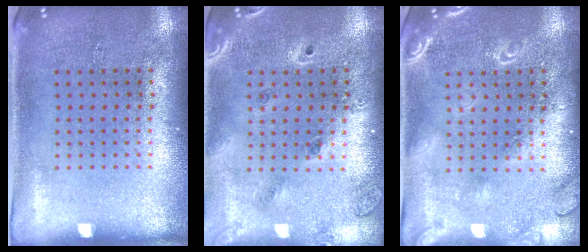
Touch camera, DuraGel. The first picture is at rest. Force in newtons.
{"total": 1.5, "press": 1.4, "slide": 0.6}
{"total": 1.7, "press": 1.7, "slide": 0.2}